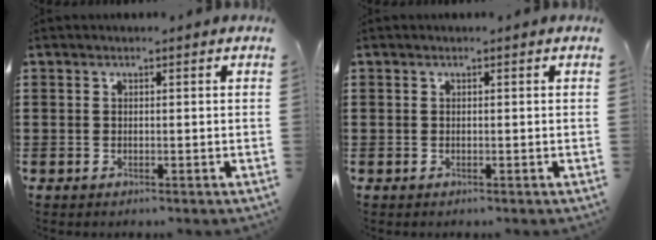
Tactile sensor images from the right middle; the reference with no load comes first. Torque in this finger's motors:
{"motor_torque": [-1.04, 1.10, 0.07, 0.01]}